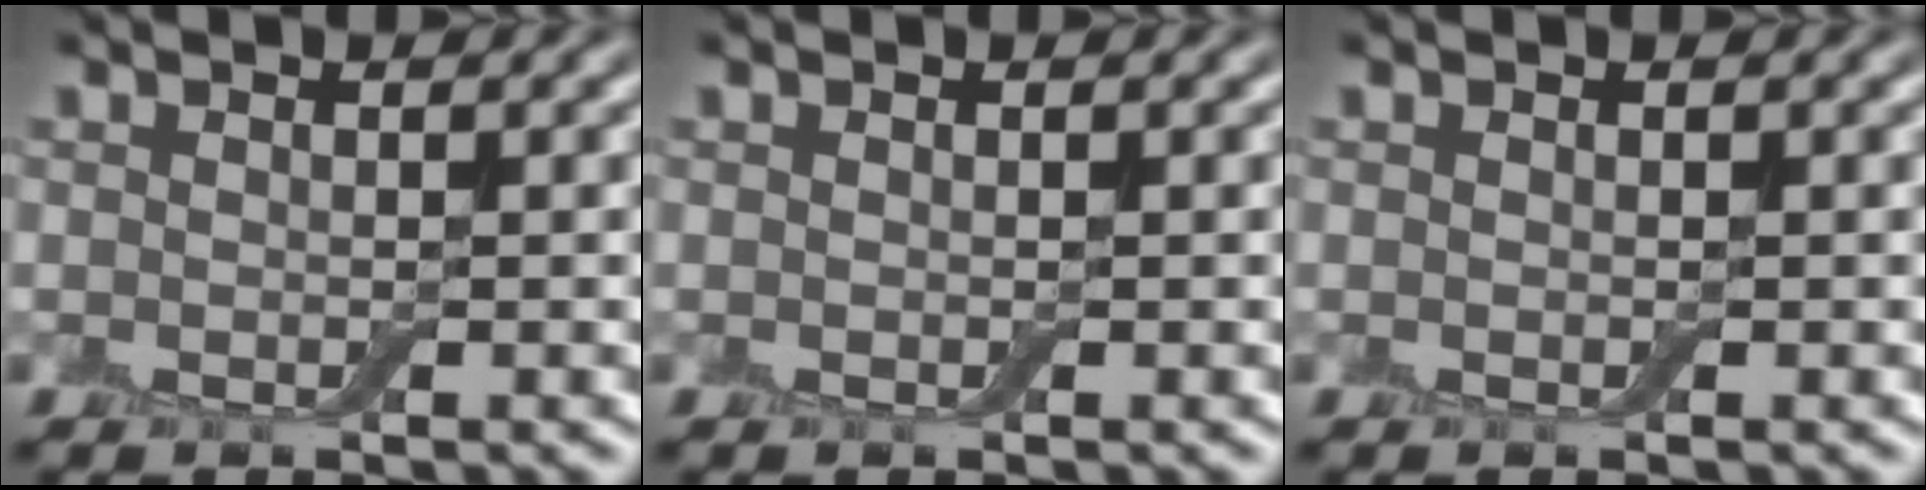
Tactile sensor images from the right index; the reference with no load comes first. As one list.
[{"total": 0.0}, {"total": 0.0}]